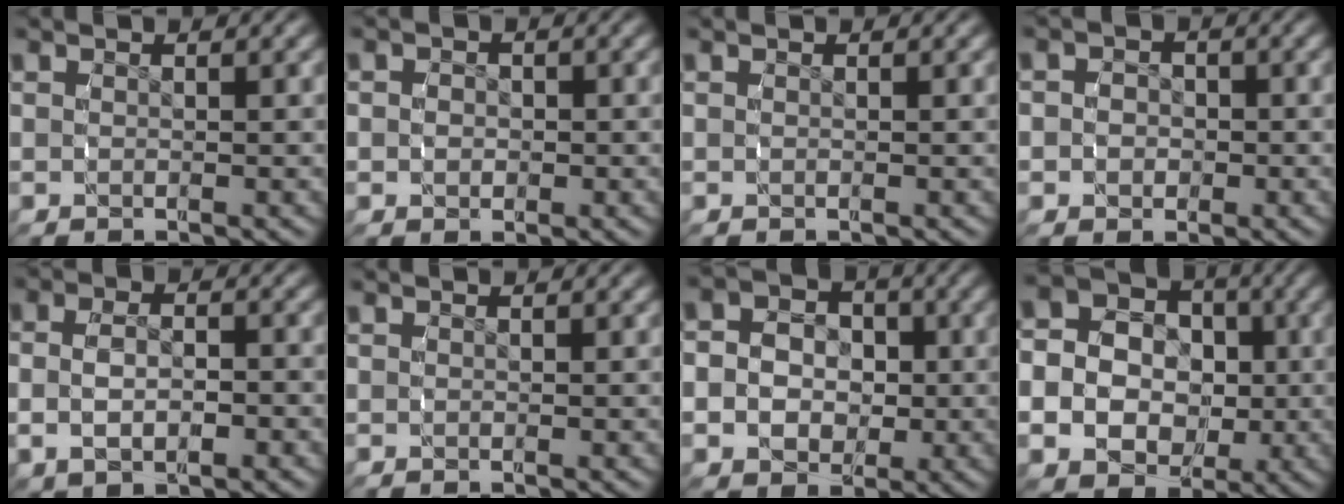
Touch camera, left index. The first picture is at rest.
{"total": 1.7, "force": [-0.1, 1.6, 0.6], "torque": [-0.010, 0.000, -0.005]}
{"total": 0.0}
{"total": 3.2, "force": [-0.6, 3.0, 0.8], "torque": [-0.016, -0.002, -0.017]}
{"total": 3.8, "force": [-0.8, 2.6, 2.6], "torque": [-0.055, -0.001, -0.014]}
{"total": 0.0}
{"total": 8.4, "force": [-1.1, 7.4, 3.8], "torque": [-0.078, -0.018, -0.027]}
{"total": 14.7, "force": [-1.1, 13.1, 6.4], "torque": [-0.152, -0.041, -0.032]}